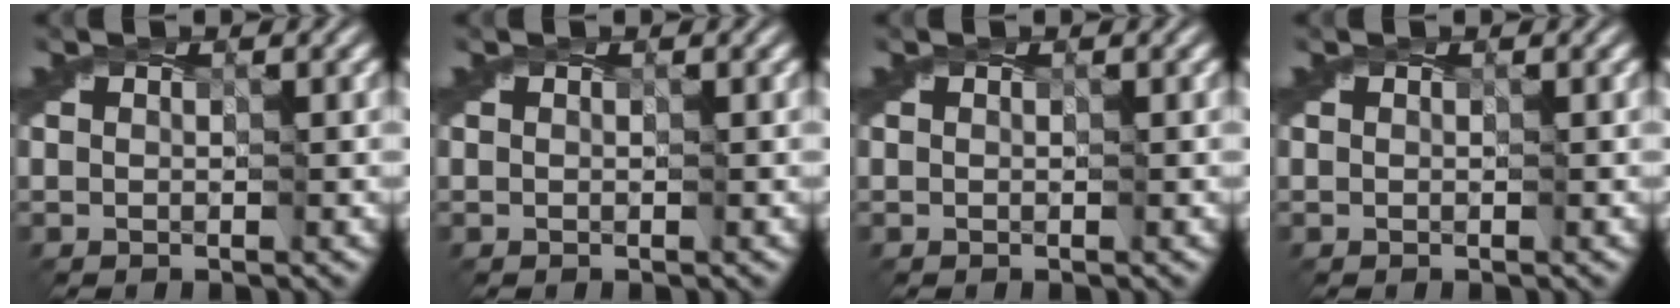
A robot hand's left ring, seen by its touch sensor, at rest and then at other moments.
{"total": 0.0}
{"total": 0.0}
{"total": 0.0}